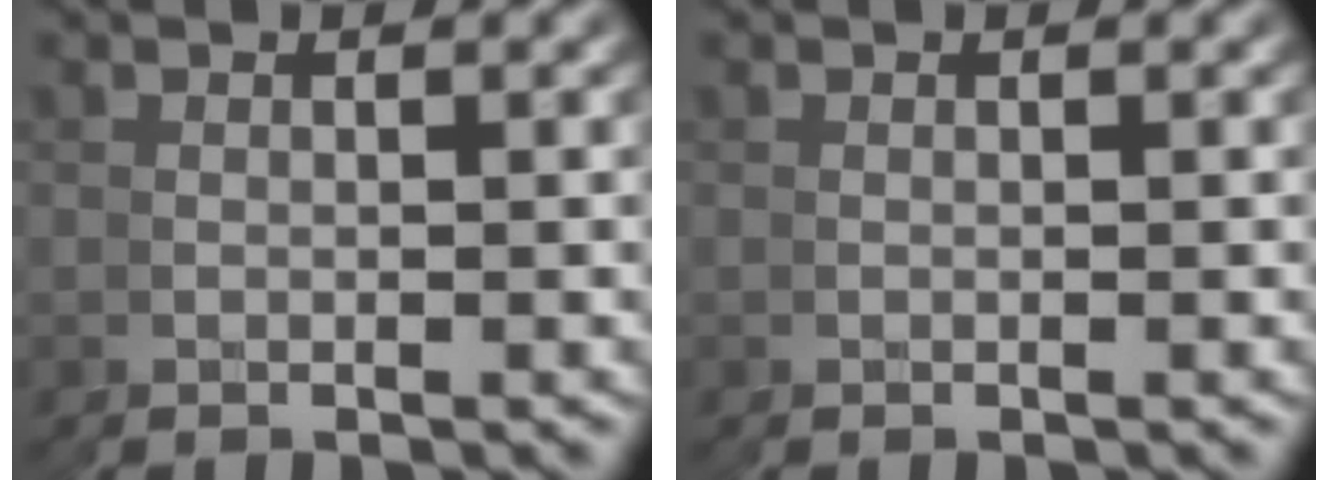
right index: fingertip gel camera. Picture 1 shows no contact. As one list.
[{"total": 0.0}]